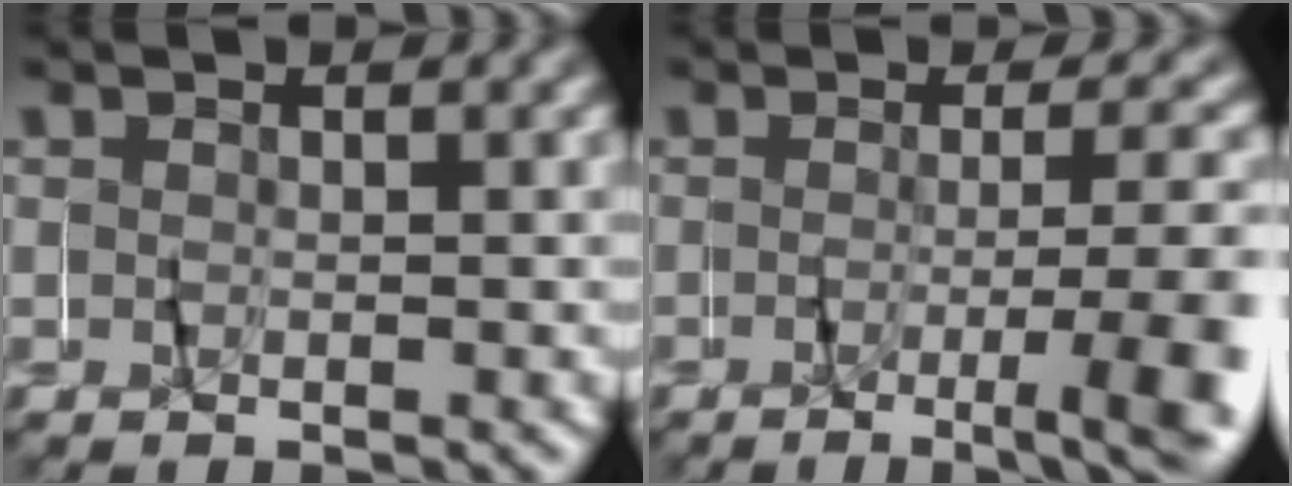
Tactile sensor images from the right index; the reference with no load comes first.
{"total": 5.5, "force": [-3.0, -0.6, 4.6], "torque": [-0.055, -0.009, -0.044]}